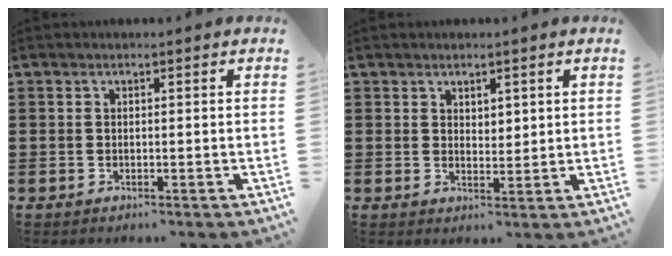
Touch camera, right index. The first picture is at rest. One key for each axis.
{"total": 2.0, "fx": 1.7, "fy": 1.0, "fz": 0.4, "tx": -0.010, "ty": 0.006, "tz": 0.033}